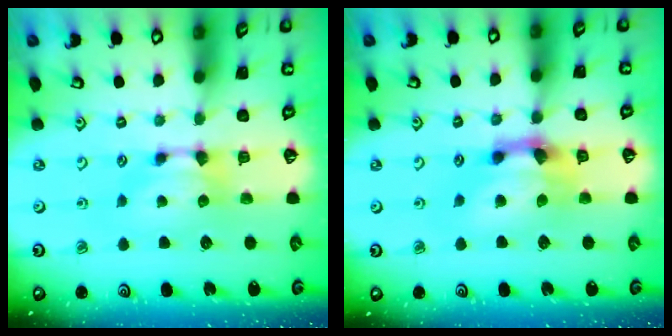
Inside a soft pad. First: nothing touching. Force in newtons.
{"total": 3.8, "press": 3.2, "slide": 2.0}